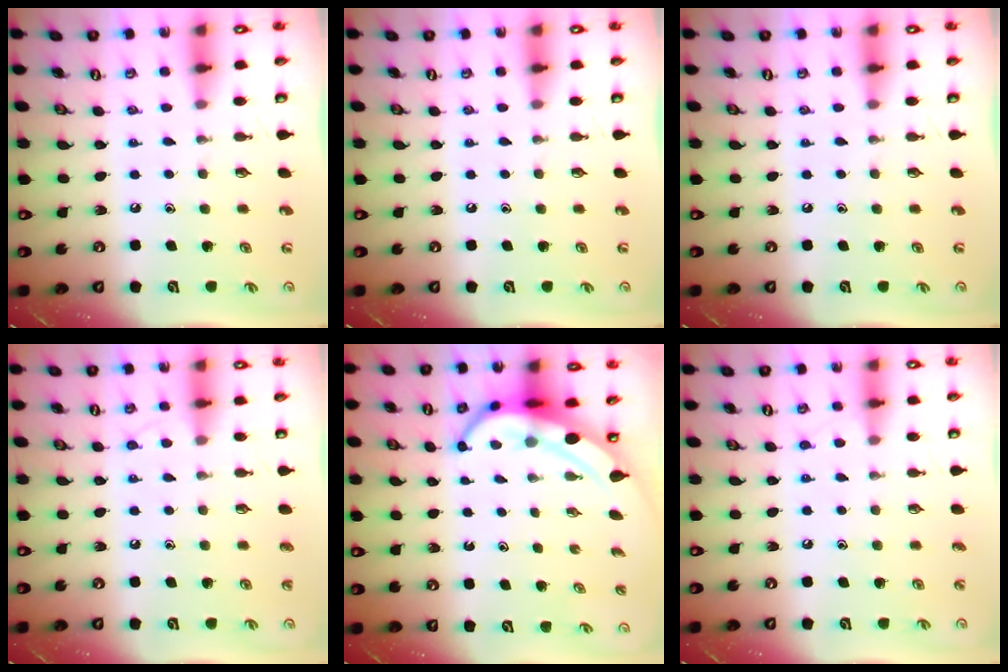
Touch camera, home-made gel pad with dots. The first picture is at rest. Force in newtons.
{"total": 0.0}
{"total": 0.0}
{"total": 5.6, "press": 5.6, "slide": 0.5}
{"total": 6.1, "press": 6.1, "slide": 0.6}
{"total": 6.1, "press": 6.1, "slide": 0.7}